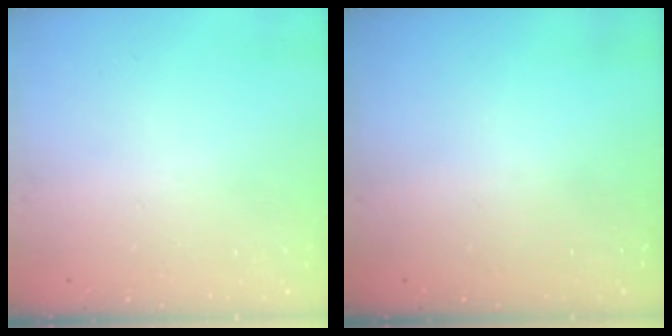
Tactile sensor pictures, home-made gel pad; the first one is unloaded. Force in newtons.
{"total": 0.0}